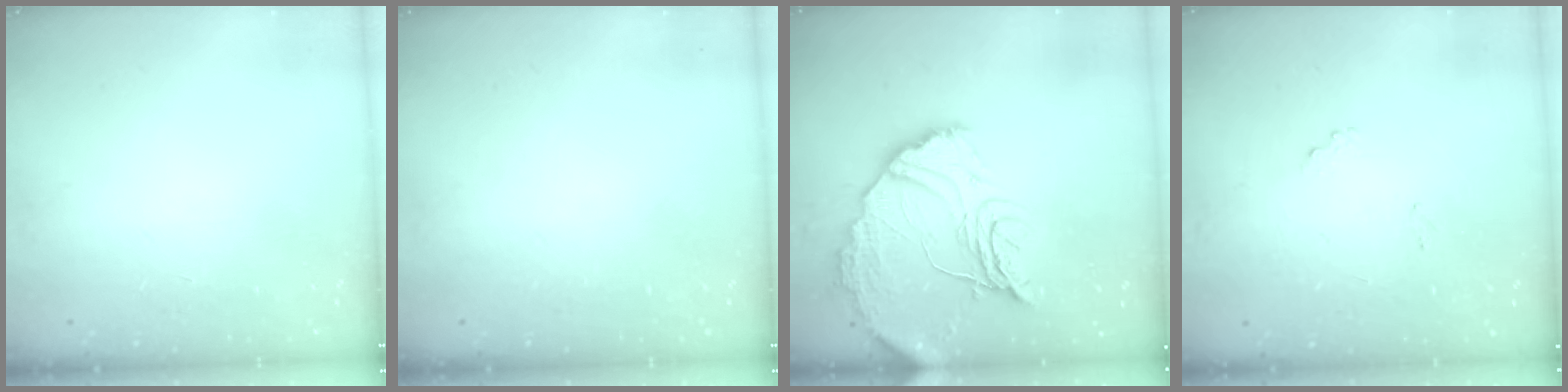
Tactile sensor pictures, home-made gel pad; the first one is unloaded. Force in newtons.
{"total": 0.0}
{"total": 17.1, "press": 17.0, "slide": 1.8}
{"total": 7.2, "press": 7.1, "slide": 0.4}